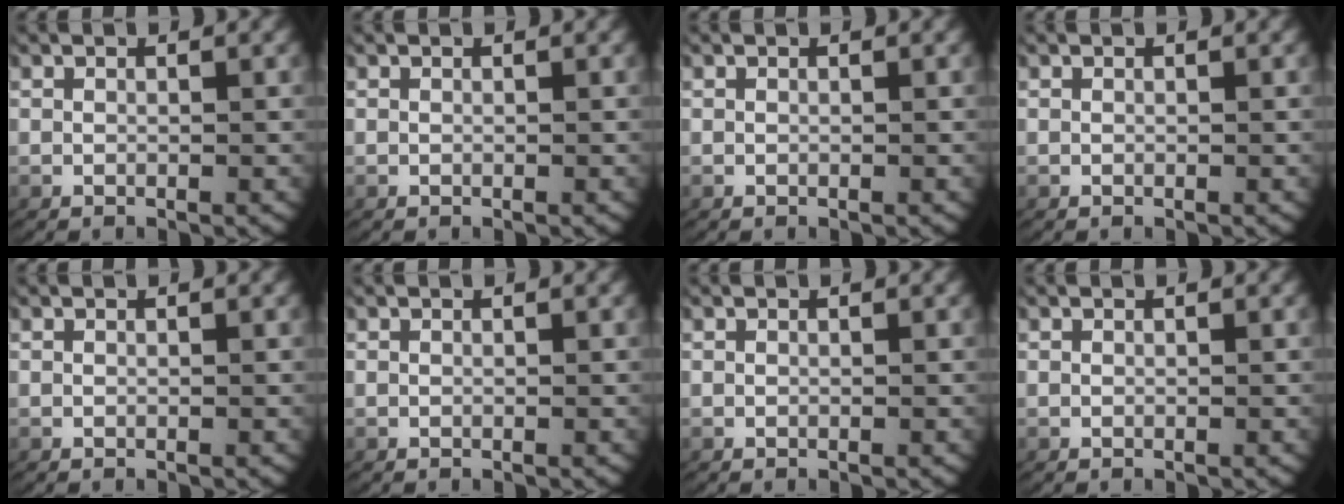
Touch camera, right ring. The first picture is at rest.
{"total": 0.0}
{"total": 0.0}
{"total": 0.0}
{"total": 0.0}
{"total": 0.0}
{"total": 0.0}
{"total": 0.7, "force": [0.2, -0.5, -0.4], "torque": [0.000, -0.008, 0.010]}